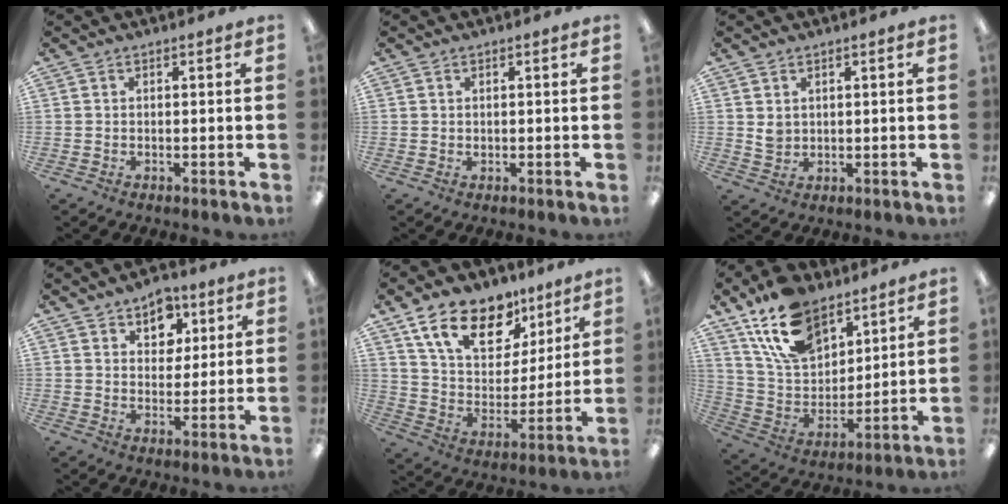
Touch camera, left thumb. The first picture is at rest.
{"total": 0.6, "force": [0.5, 0.4, 0.0], "torque": [-0.002, 0.001, 0.009]}
{"total": 2.7, "force": [1.4, 2.2, 0.9], "torque": [-0.013, -0.001, 0.025]}
{"total": 7.6, "force": [4.8, 5.4, 2.1], "torque": [-0.020, -0.025, 0.083]}
{"total": 17.7, "force": [11.1, 10.1, 9.5], "torque": [-0.173, -0.043, 0.202]}
{"total": 17.5, "force": [11.8, 9.7, 8.6], "torque": [-0.173, -0.046, 0.221]}